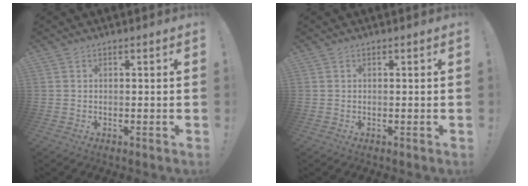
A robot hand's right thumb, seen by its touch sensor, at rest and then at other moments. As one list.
[{"total": 0.0}]